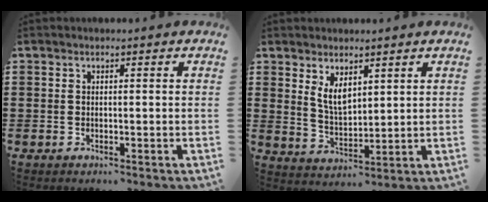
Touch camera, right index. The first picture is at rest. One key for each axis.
{"total": 4.7, "fx": 2.7, "fy": 2.1, "fz": 3.2, "tx": -0.070, "ty": -0.002, "tz": 0.048}